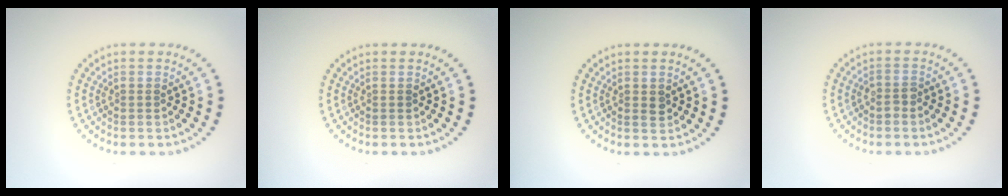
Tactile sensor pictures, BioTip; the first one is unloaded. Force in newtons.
{"total": 0.0}
{"total": 1.2, "press": 1.2, "slide": 0.0}
{"total": 1.0, "press": 0.9, "slide": 0.5}